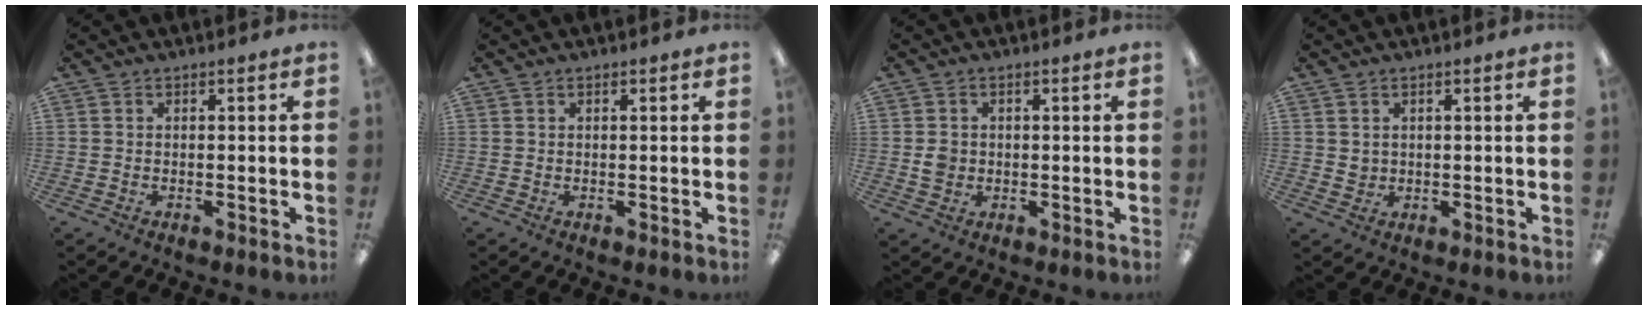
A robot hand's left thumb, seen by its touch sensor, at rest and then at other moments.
{"total": 0.6, "force": [0.4, 0.3, 0.3], "torque": [-0.006, 0.002, 0.007]}
{"total": 3.0, "force": [0.0, 2.7, 1.3], "torque": [-0.017, 0.002, -0.003]}
{"total": 2.0, "force": [1.0, 1.6, 0.4], "torque": [-0.001, -0.001, 0.017]}